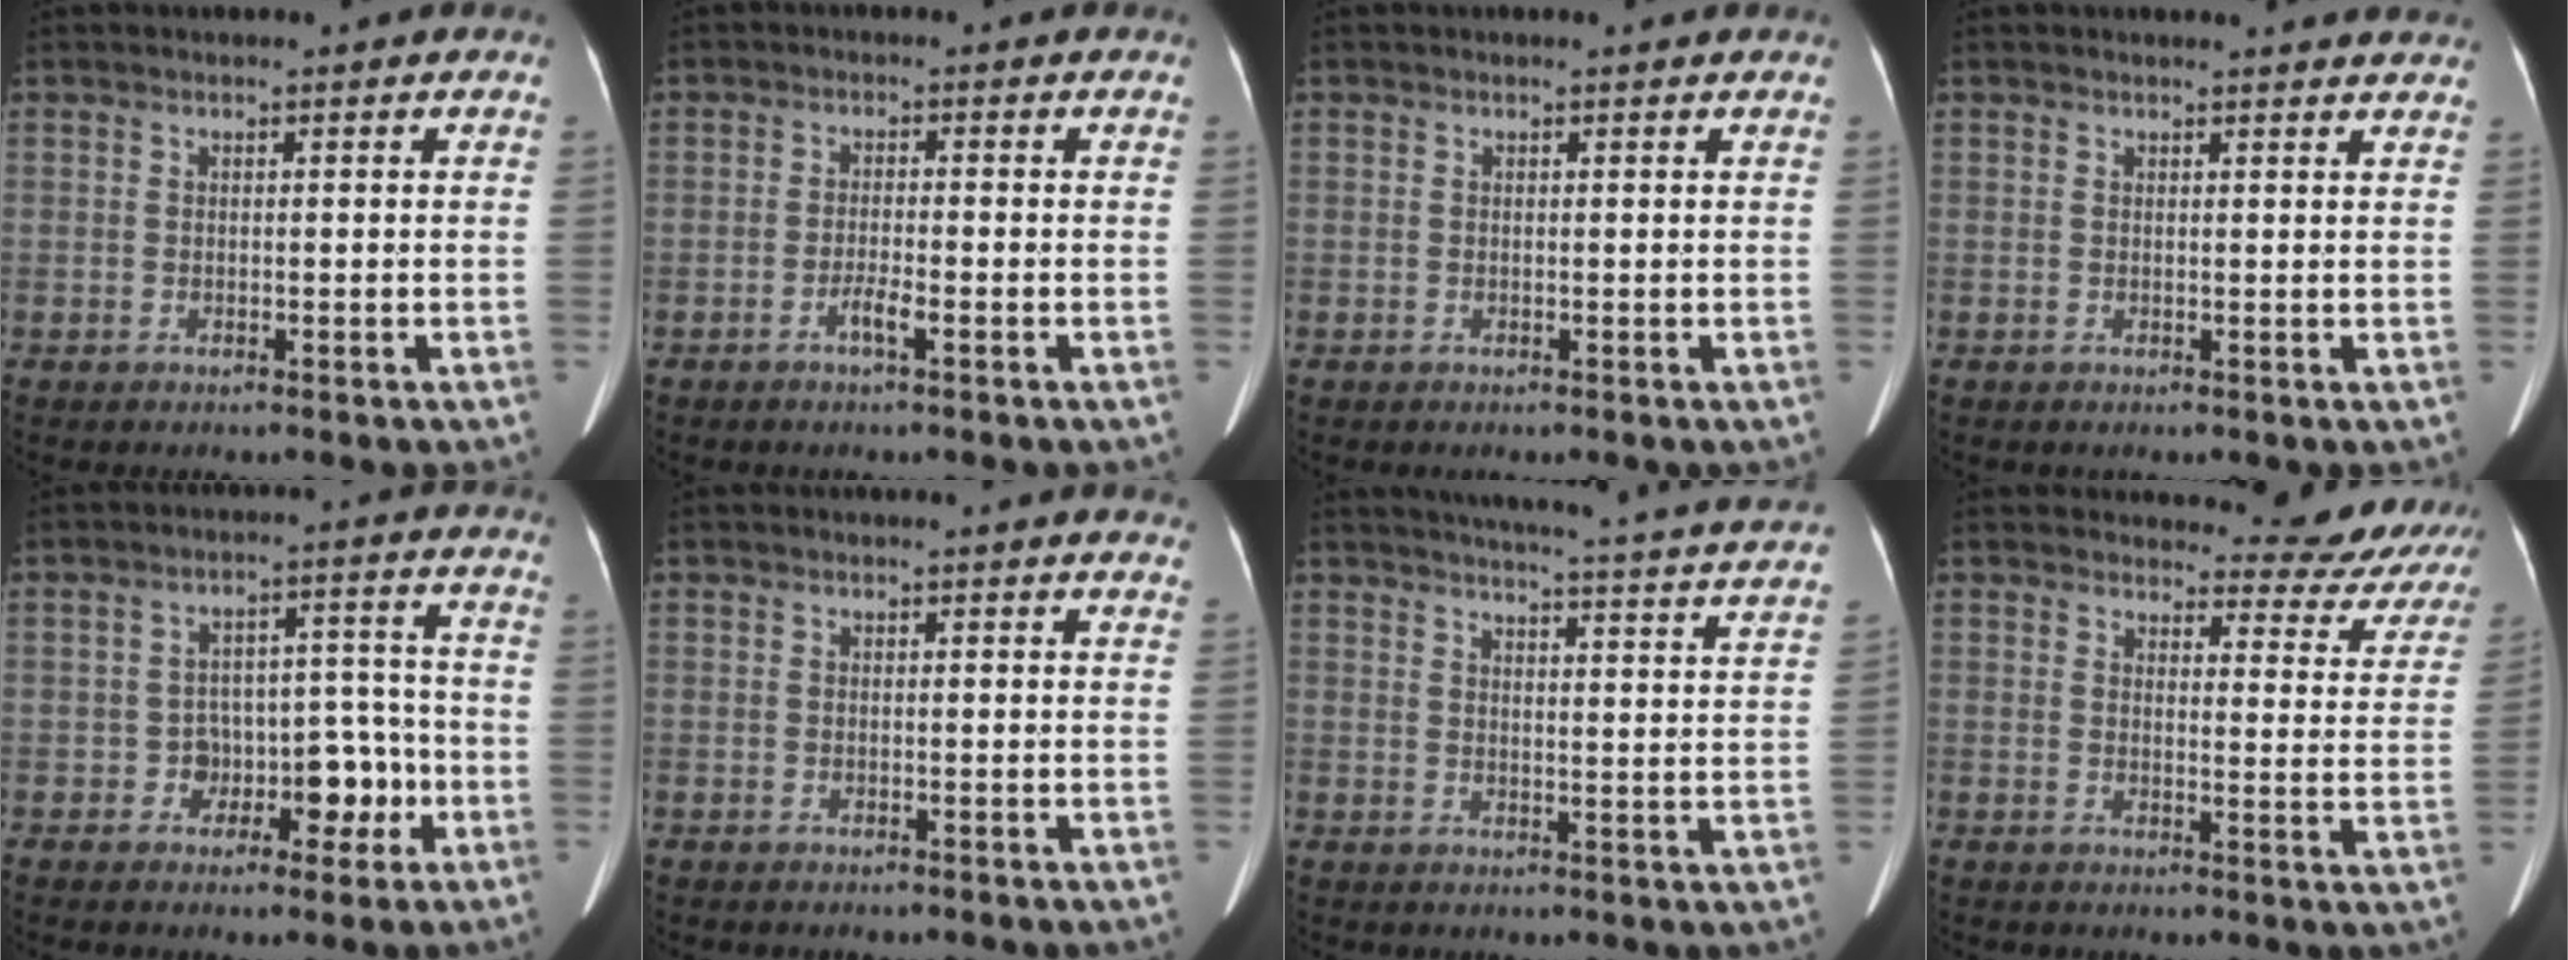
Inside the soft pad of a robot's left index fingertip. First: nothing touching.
{"total": 2.2, "force": [-1.4, 0.0, 1.7], "torque": [-0.034, -0.003, -0.025]}
{"total": 0.0}
{"total": 7.0, "force": [6.8, 0.6, 1.6], "torque": [-0.010, 0.003, 0.056]}
{"total": 6.8, "force": [-2.7, 4.5, 4.3], "torque": [-0.042, 0.033, -0.032]}
{"total": 6.5, "force": [6.1, 0.9, 1.8], "torque": [-0.010, -0.003, 0.044]}
{"total": 25.3, "force": [23.7, -0.3, 8.8], "torque": [-0.123, -0.067, 0.273]}
{"total": 13.8, "force": [13.2, 3.6, 2.0], "torque": [0.017, -0.060, 0.122]}